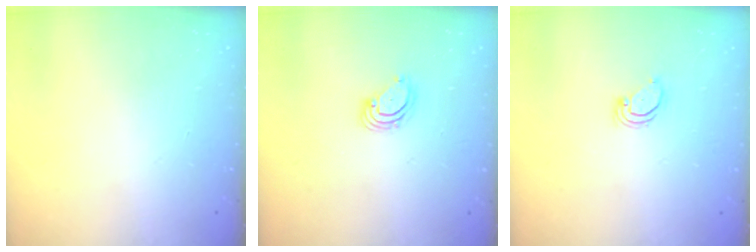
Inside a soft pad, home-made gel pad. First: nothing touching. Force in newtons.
{"total": 3.3, "press": 3.3, "slide": 0.3}
{"total": 2.2, "press": 2.2, "slide": 0.3}